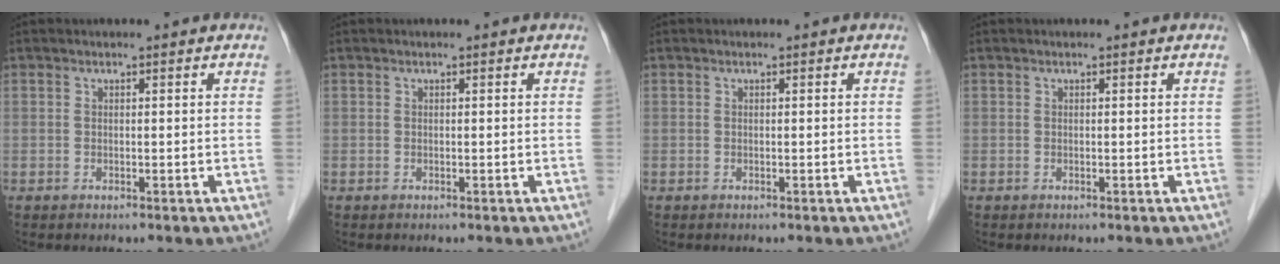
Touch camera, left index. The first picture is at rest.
{"total": 0.0}
{"total": 0.0}
{"total": 0.0}